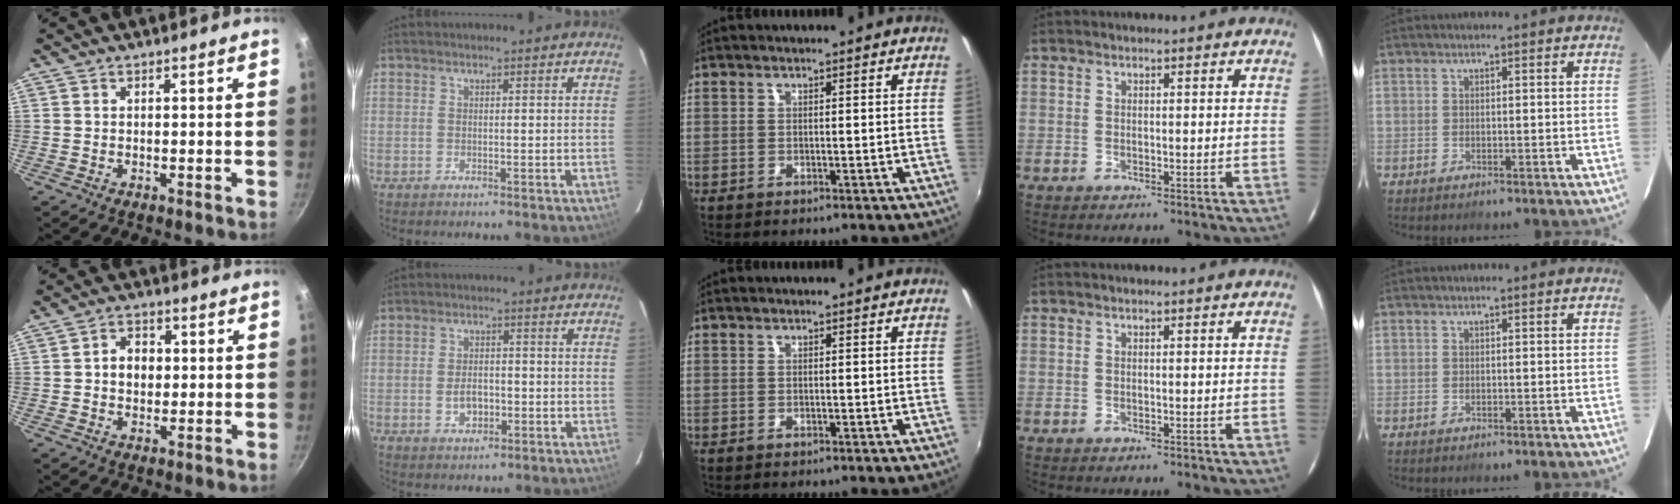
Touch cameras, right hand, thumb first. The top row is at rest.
{"thumb": {"total": 5.0, "force": [0.2, 4.1, 3.0], "torque": [-0.024, 0.007, -0.002]}, "index": {"total": 4.3, "force": [-1.2, 2.8, 3.1], "torque": [-0.058, 0.002, -0.015]}}